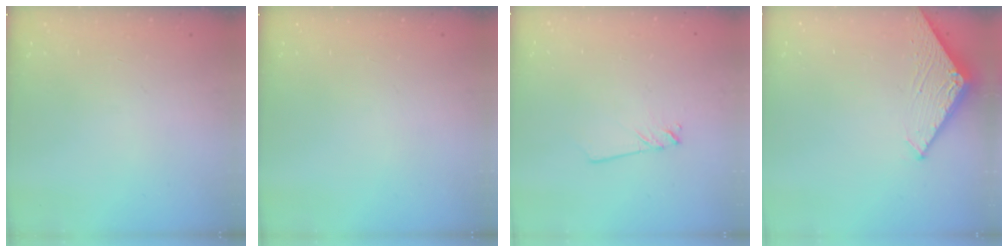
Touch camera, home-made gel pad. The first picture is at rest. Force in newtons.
{"total": 0.0}
{"total": 2.6, "press": 2.5, "slide": 0.2}
{"total": 2.9, "press": 2.9, "slide": 0.3}